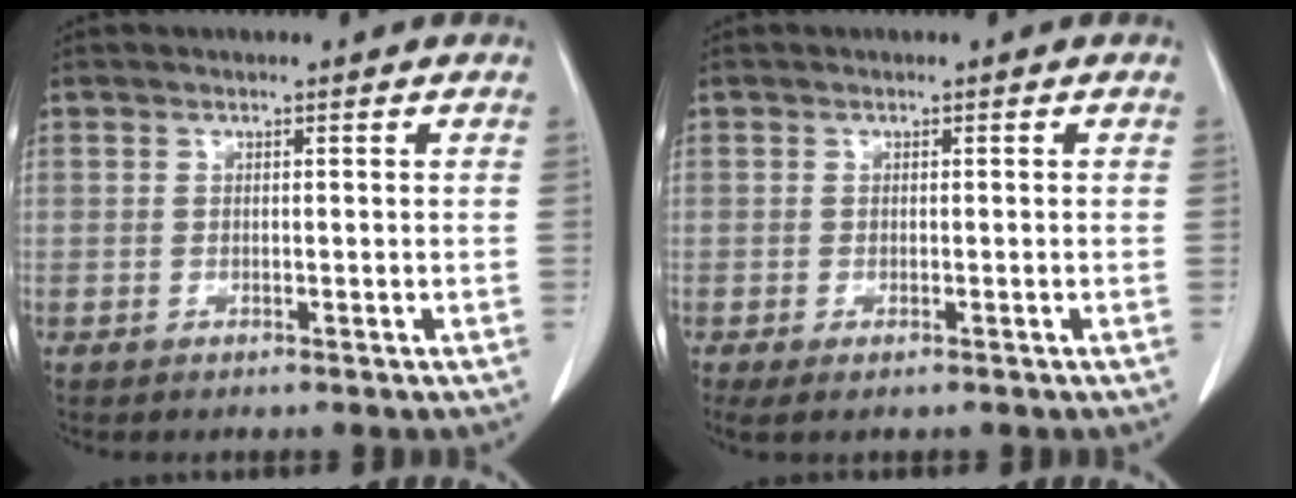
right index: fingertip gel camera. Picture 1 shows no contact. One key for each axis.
{"total": 2.3, "fx": -1.4, "fy": 0.6, "fz": 1.7, "tx": -0.026, "ty": -0.007, "tz": -0.021}